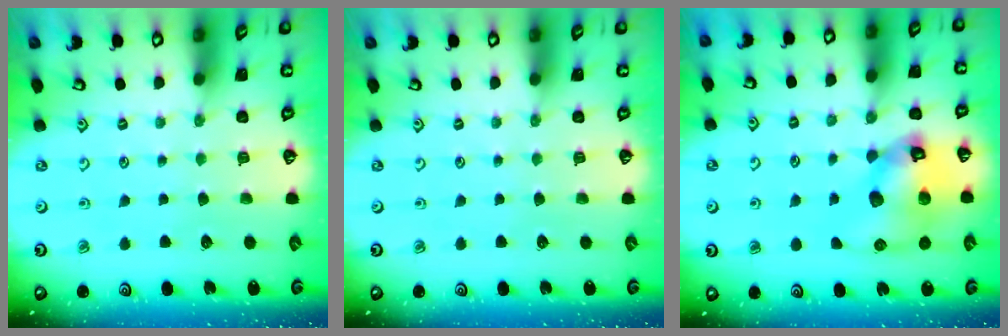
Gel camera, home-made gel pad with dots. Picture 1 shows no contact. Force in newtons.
{"total": 0.0}
{"total": 13.2, "press": 13.1, "slide": 1.8}